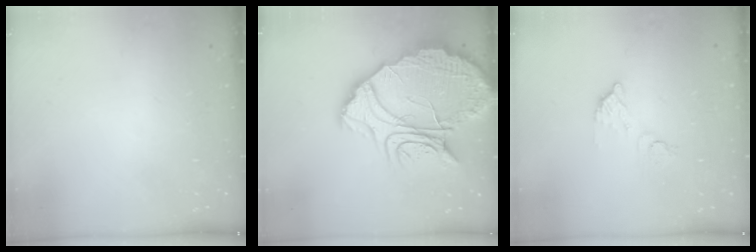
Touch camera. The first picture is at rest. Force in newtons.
{"total": 22.8, "press": 22.7, "slide": 2.3}
{"total": 5.6, "press": 5.6, "slide": 0.3}